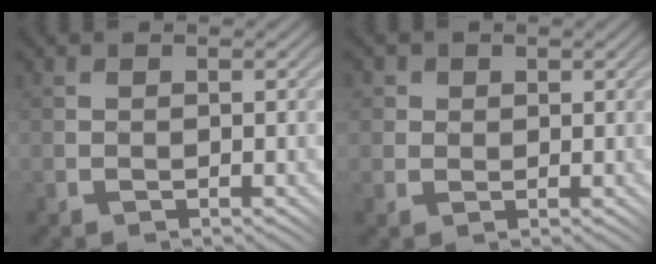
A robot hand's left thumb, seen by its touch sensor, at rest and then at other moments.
{"total": 3.5, "force": [1.7, 3.0, 0.7], "torque": [-0.022, 0.012, 0.022]}